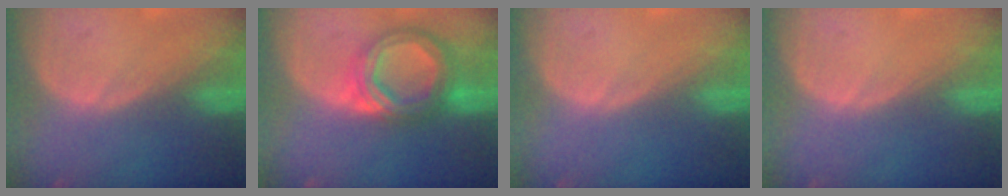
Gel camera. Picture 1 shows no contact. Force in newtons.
{"total": 8.5, "press": 8.5, "slide": 0.7}
{"total": 0.0}
{"total": 0.0}